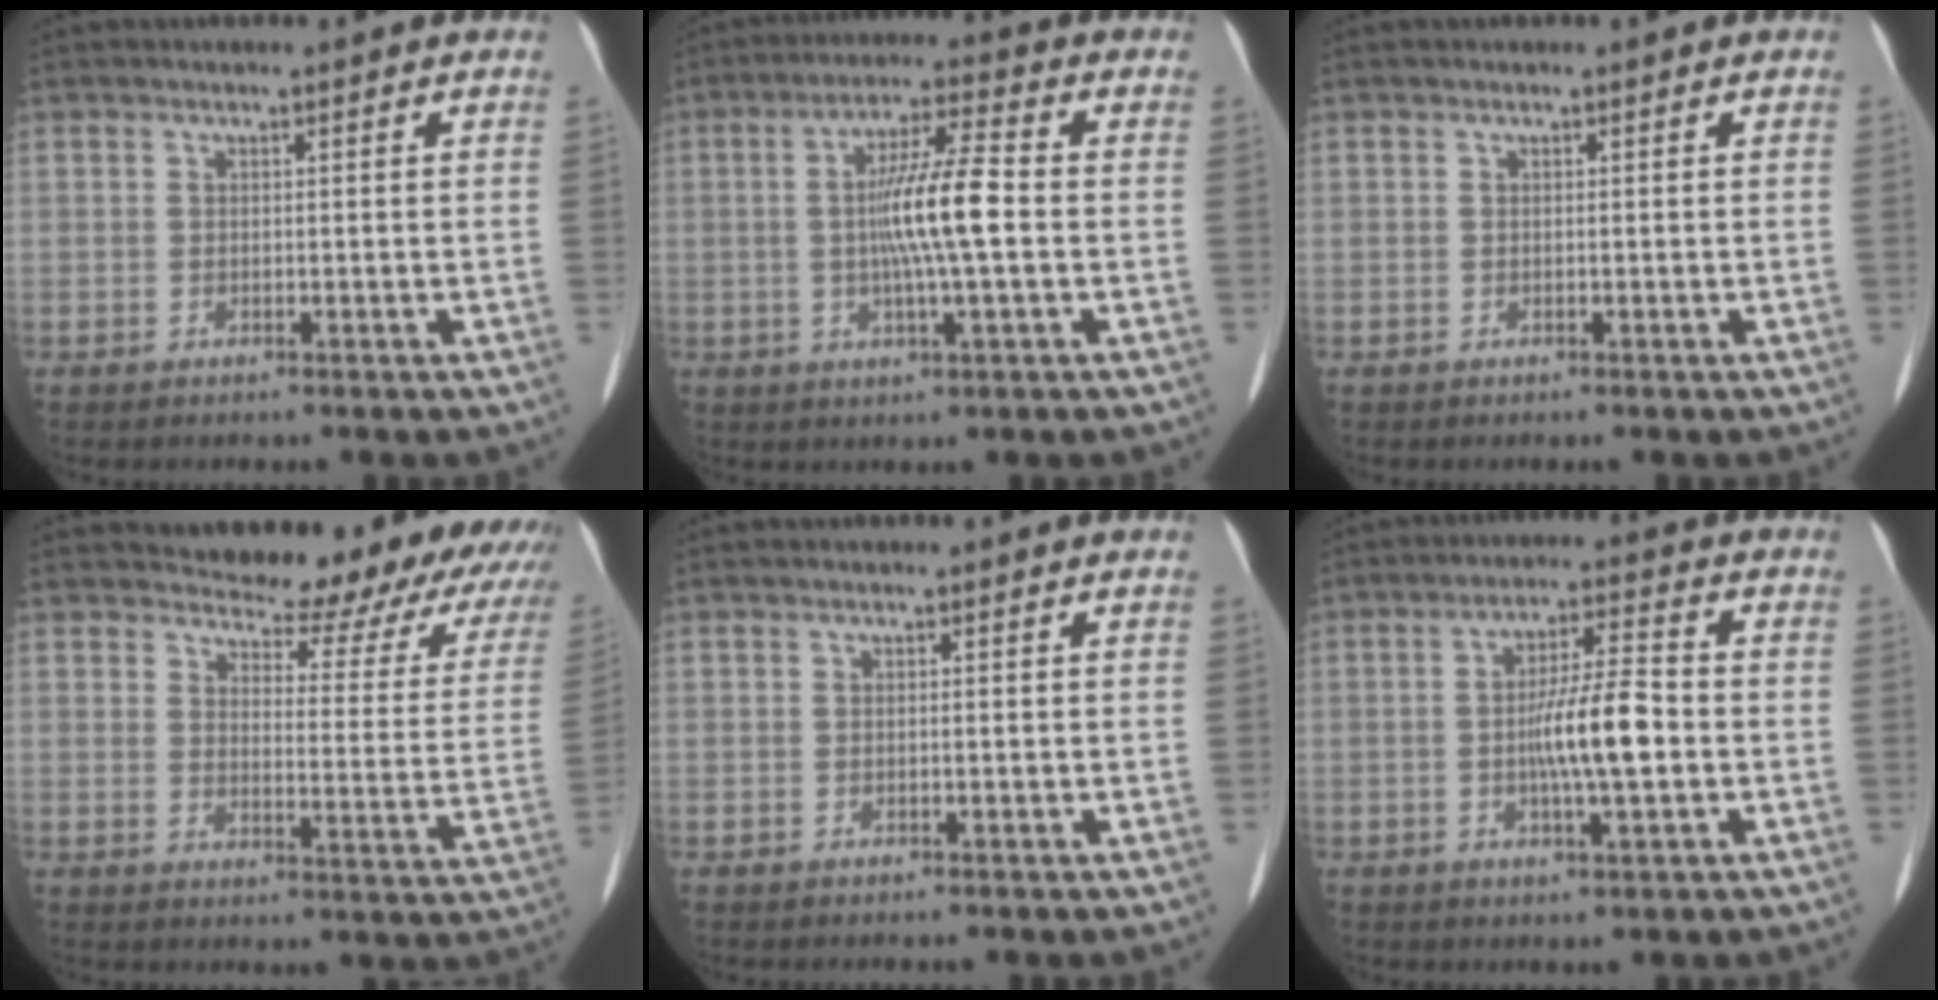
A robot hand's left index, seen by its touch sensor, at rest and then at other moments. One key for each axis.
{"total": 9.2, "fx": -0.4, "fy": 0.5, "fz": 9.2, "tx": -0.174, "ty": 0.002, "tz": -0.015}
{"total": 0.0}
{"total": 19.9, "fx": 18.3, "fy": 5.3, "fz": 5.7, "tx": -0.040, "ty": -0.066, "tz": 0.194}
{"total": 0.0}
{"total": 8.0, "fx": -1.2, "fy": 1.1, "fz": 7.8, "tx": -0.148, "ty": 0.002, "tz": -0.024}